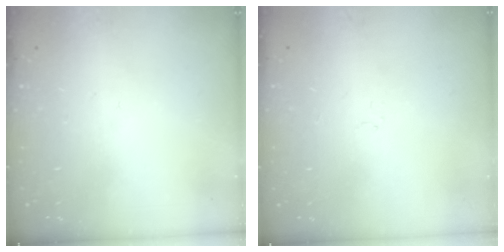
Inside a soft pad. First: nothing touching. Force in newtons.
{"total": 0.0}